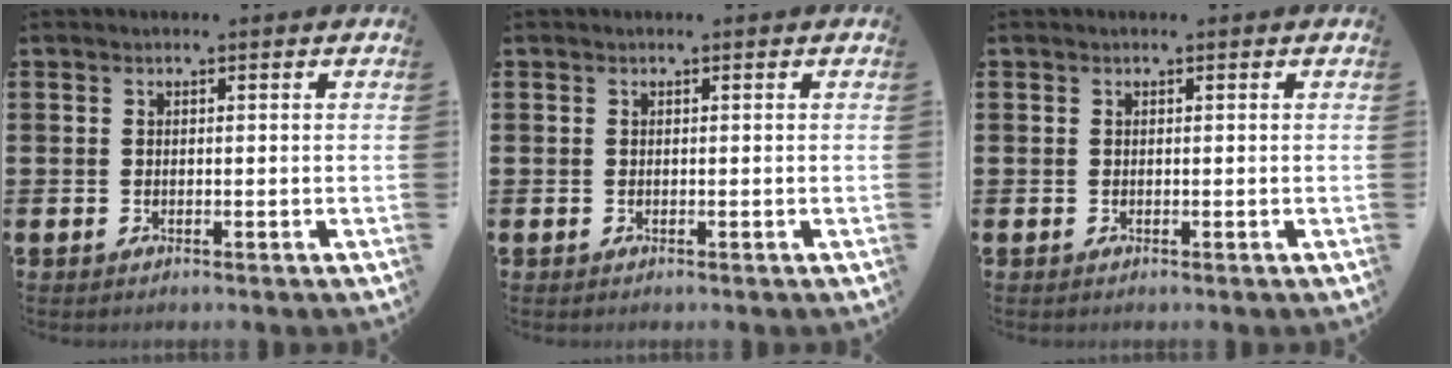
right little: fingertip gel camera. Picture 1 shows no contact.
{"total": 0.0}
{"total": 0.0}